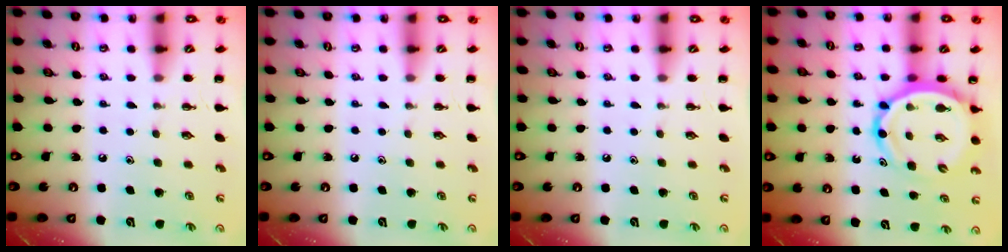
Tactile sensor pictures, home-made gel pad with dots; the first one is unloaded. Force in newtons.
{"total": 0.0}
{"total": 0.0}
{"total": 11.2, "press": 10.7, "slide": 3.5}